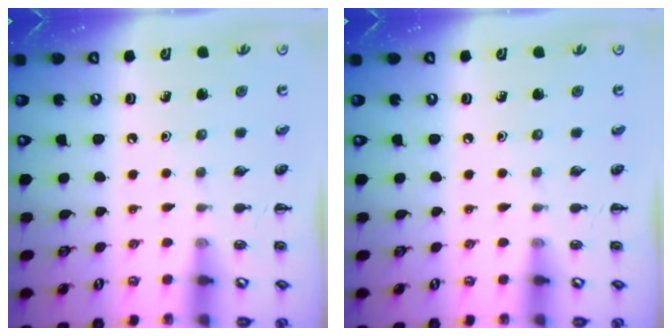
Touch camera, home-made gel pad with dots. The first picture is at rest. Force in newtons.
{"total": 0.0}